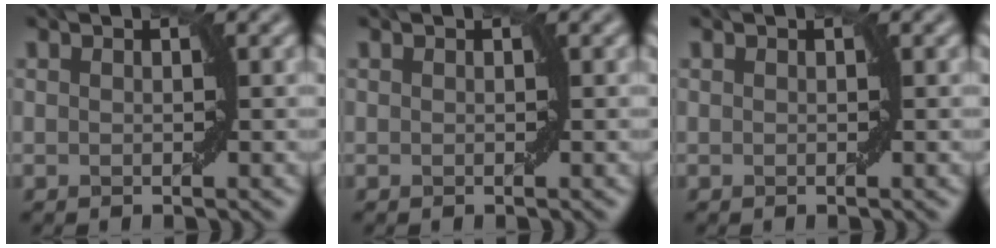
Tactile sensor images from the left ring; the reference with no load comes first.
{"total": 0.0}
{"total": 0.0}